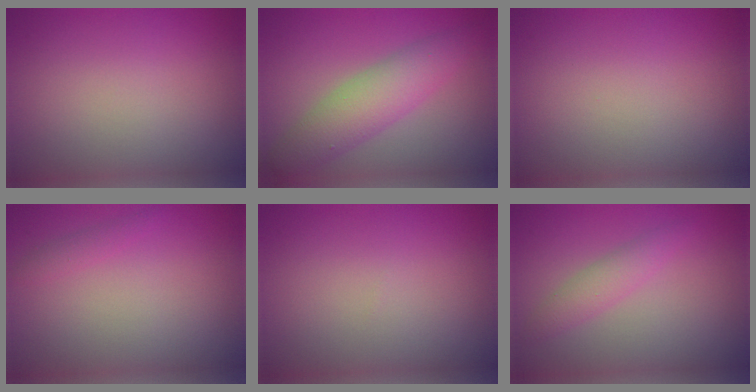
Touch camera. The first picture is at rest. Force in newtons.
{"total": 4.8, "press": 4.8, "slide": 0.1}
{"total": 0.0}
{"total": 0.9, "press": 0.9, "slide": 0.1}
{"total": 0.0}
{"total": 2.0, "press": 2.0, "slide": 0.0}